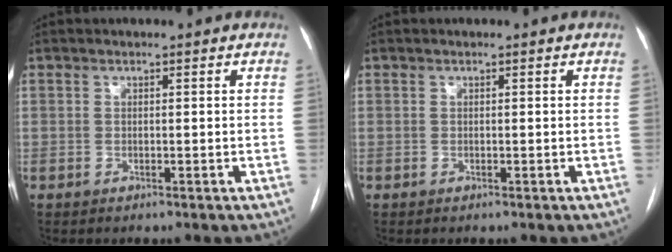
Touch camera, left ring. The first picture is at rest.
{"total": 0.0}